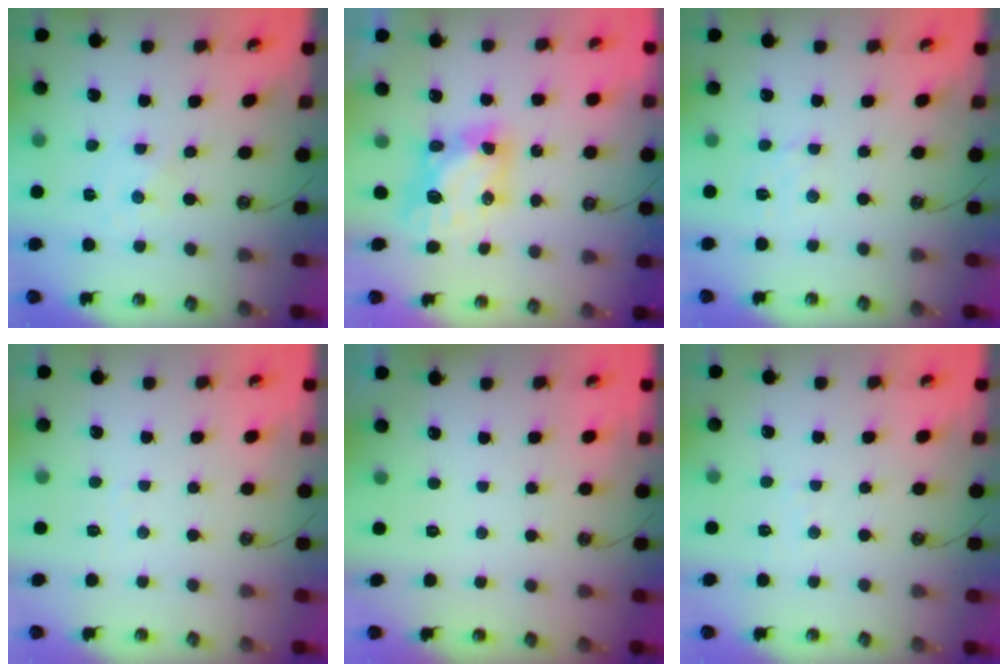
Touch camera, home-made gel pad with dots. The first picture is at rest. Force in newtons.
{"total": 7.5, "press": 7.5, "slide": 0.6}
{"total": 2.5, "press": 2.4, "slide": 0.5}
{"total": 2.3, "press": 2.2, "slide": 0.4}
{"total": 0.0}
{"total": 2.7, "press": 2.7, "slide": 0.4}